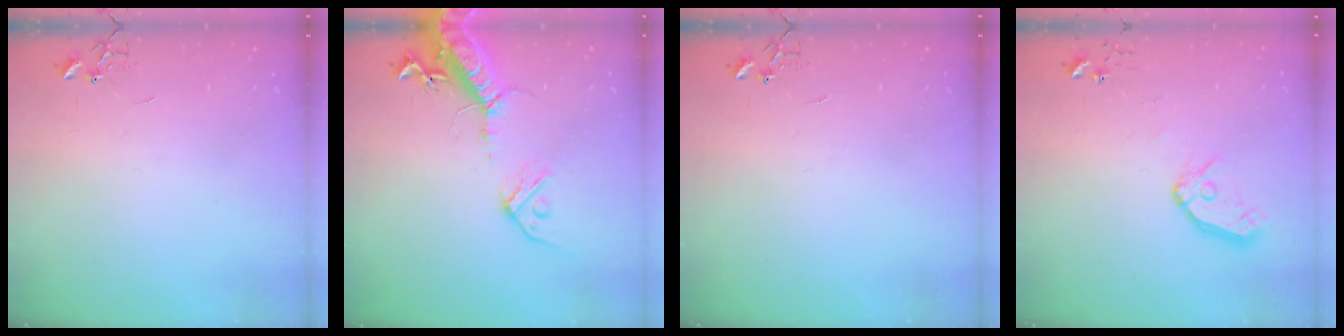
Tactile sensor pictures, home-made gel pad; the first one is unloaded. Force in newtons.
{"total": 16.9, "press": 16.5, "slide": 3.8}
{"total": 0.0}
{"total": 9.9, "press": 9.8, "slide": 1.3}